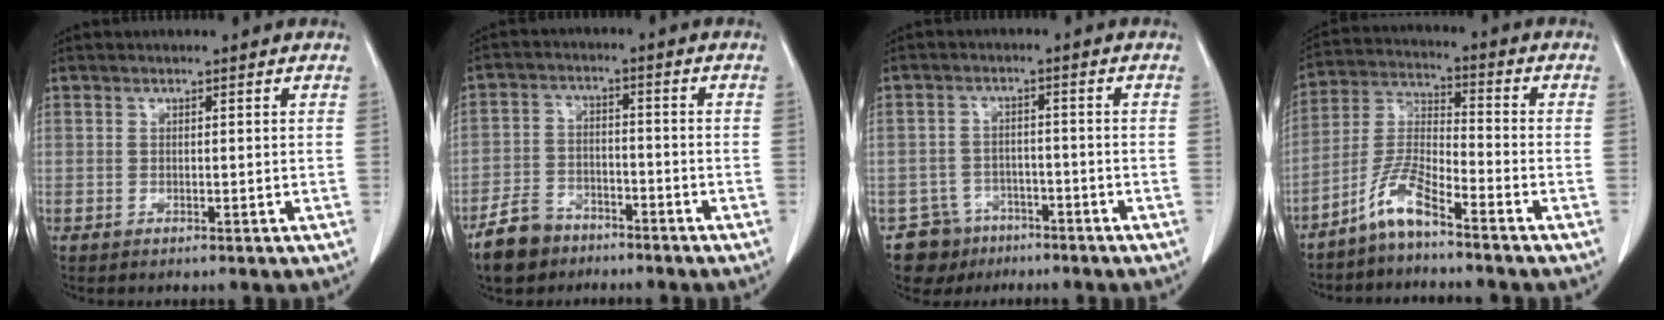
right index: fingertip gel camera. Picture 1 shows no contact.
{"total": 7.2, "force": [-5.4, 4.2, 2.2], "torque": [-0.058, 0.001, -0.096]}
{"total": 5.8, "force": [-3.9, 4.2, -0.4], "torque": [0.011, 0.011, -0.059]}
{"total": 7.1, "force": [-5.3, 0.7, 4.7], "torque": [-0.111, -0.004, -0.111]}